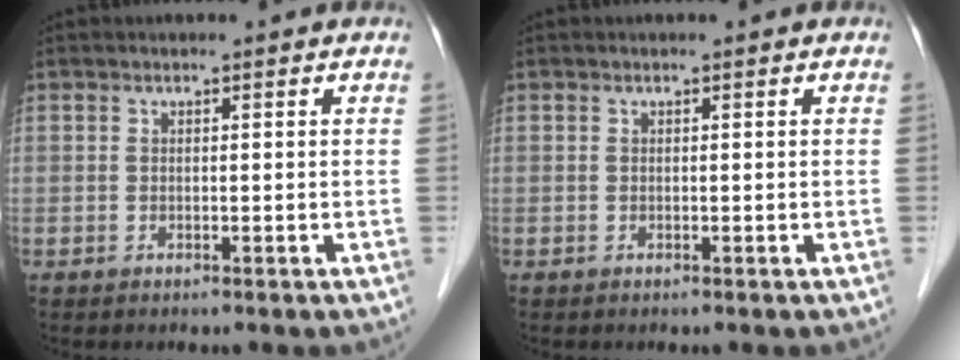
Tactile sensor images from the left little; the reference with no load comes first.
{"total": 0.0}